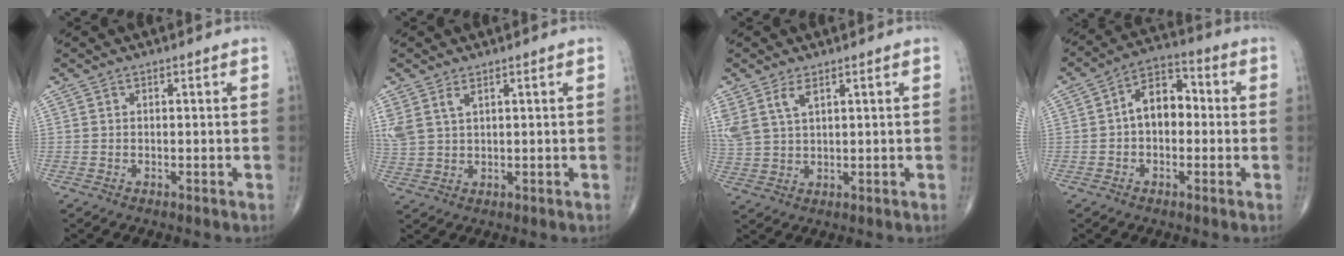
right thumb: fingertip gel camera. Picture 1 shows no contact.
{"total": 5.3, "force": [2.7, 2.8, 3.6], "torque": [-0.091, 0.001, 0.066]}
{"total": 6.6, "force": [3.4, 3.2, 4.6], "torque": [-0.110, -0.003, 0.078]}
{"total": 8.8, "force": [-0.1, 5.8, 6.6], "torque": [-0.080, 0.033, -0.016]}